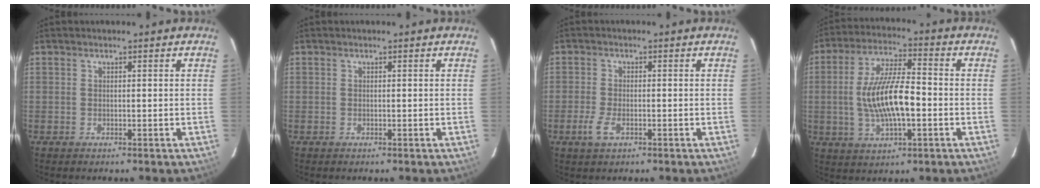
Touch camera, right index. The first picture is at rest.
{"total": 0.0}
{"total": 4.0, "force": [-1.9, 1.7, 3.1], "torque": [-0.075, -0.005, -0.036]}
{"total": 12.9, "force": [-1.9, 4.0, 12.1], "torque": [-0.237, 0.002, -0.030]}